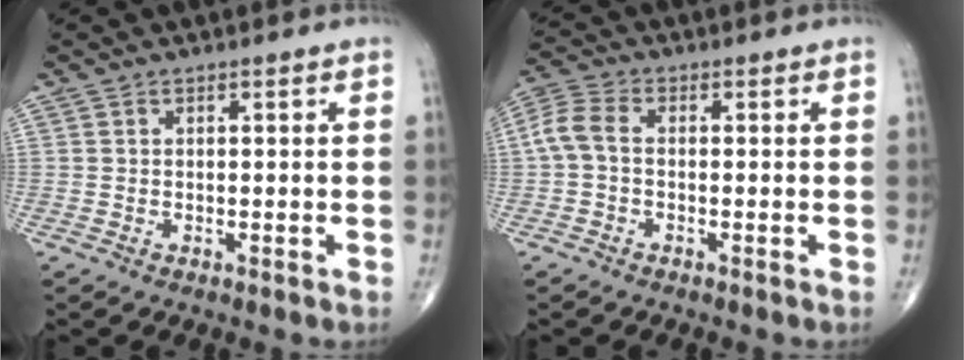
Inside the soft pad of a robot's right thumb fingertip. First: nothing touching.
{"total": 5.2, "force": [-0.4, 3.2, 4.1], "torque": [-0.095, 0.016, -0.019]}